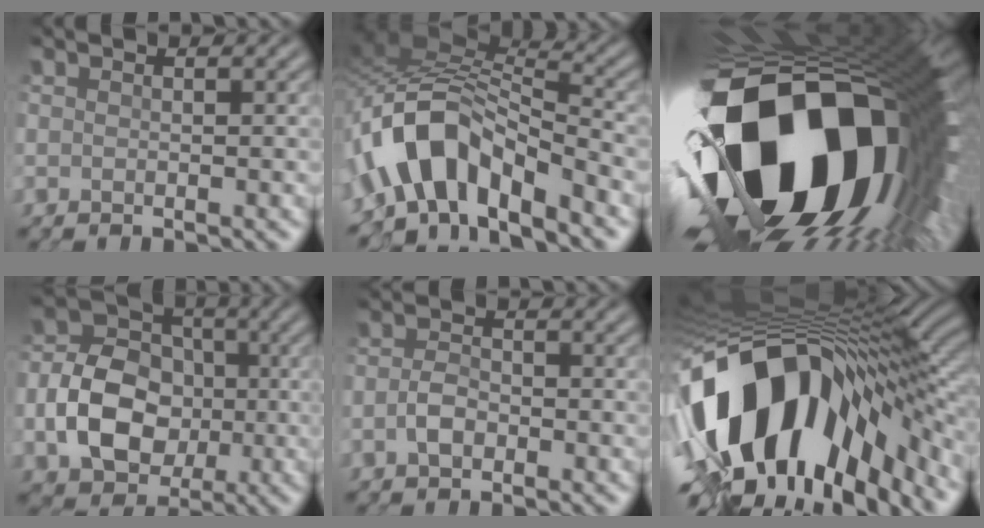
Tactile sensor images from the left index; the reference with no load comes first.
{"total": 8.5, "force": [-4.0, 3.8, 6.5], "torque": [-0.112, 0.018, -0.079]}
{"total": 21.9, "force": [-3.3, 12.4, 17.8], "torque": [-0.357, -0.086, -0.030]}
{"total": 8.3, "force": [-1.8, 6.1, 5.3], "torque": [-0.092, 0.005, -0.035]}
{"total": 1.8, "force": [-0.6, 1.0, 1.3], "torque": [-0.031, 0.007, -0.017]}
{"total": 16.6, "force": [-4.9, 9.3, 12.8], "torque": [-0.232, -0.019, -0.078]}